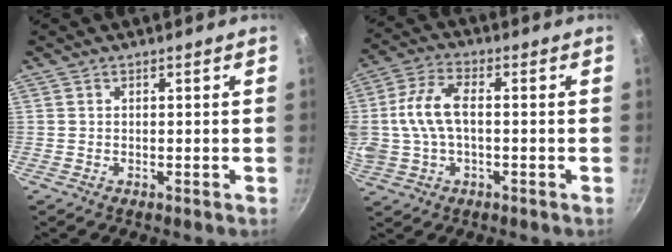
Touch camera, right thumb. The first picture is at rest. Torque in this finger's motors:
{"motor_torque": [0.46, 0.46, 0.89, 0.79, 0.21]}